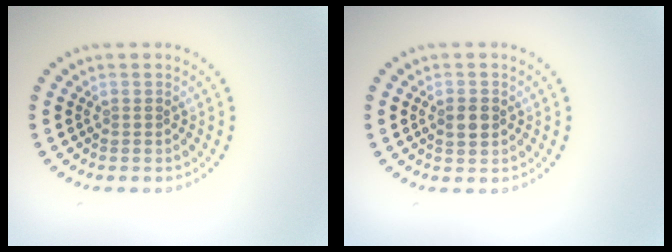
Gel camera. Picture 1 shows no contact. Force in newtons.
{"total": 1.8, "press": 1.8, "slide": 0.1}